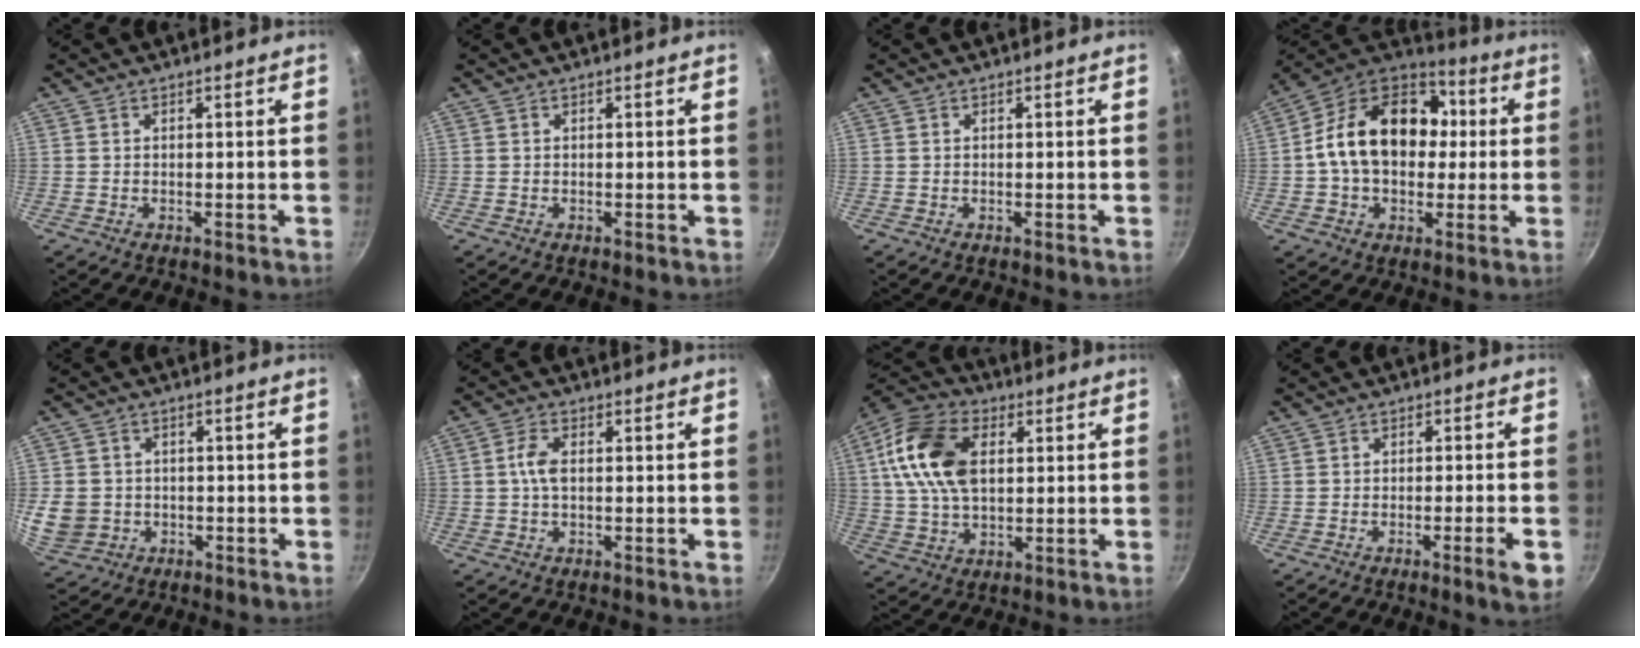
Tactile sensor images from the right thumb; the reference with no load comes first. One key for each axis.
{"total": 0.0}
{"total": 0.0}
{"total": 21.0, "fx": 1.4, "fy": 15.4, "fz": 14.3, "tx": -0.209, "ty": 0.041, "tz": 0.009}
{"total": 7.5, "fx": -1.2, "fy": 6.7, "fz": 3.3, "tx": -0.056, "ty": 0.008, "tz": -0.015}
{"total": 4.0, "fx": 0.3, "fy": 2.1, "fz": 3.4, "tx": -0.073, "ty": 0.008, "tz": 0.001}
{"total": 16.3, "fx": 3.5, "fy": 10.4, "fz": 12.2, "tx": -0.210, "ty": 0.009, "tz": 0.054}
{"total": 5.1, "fx": -2.1, "fy": 0.3, "fz": 4.6, "tx": -0.060, "ty": 0.009, "tz": -0.030}